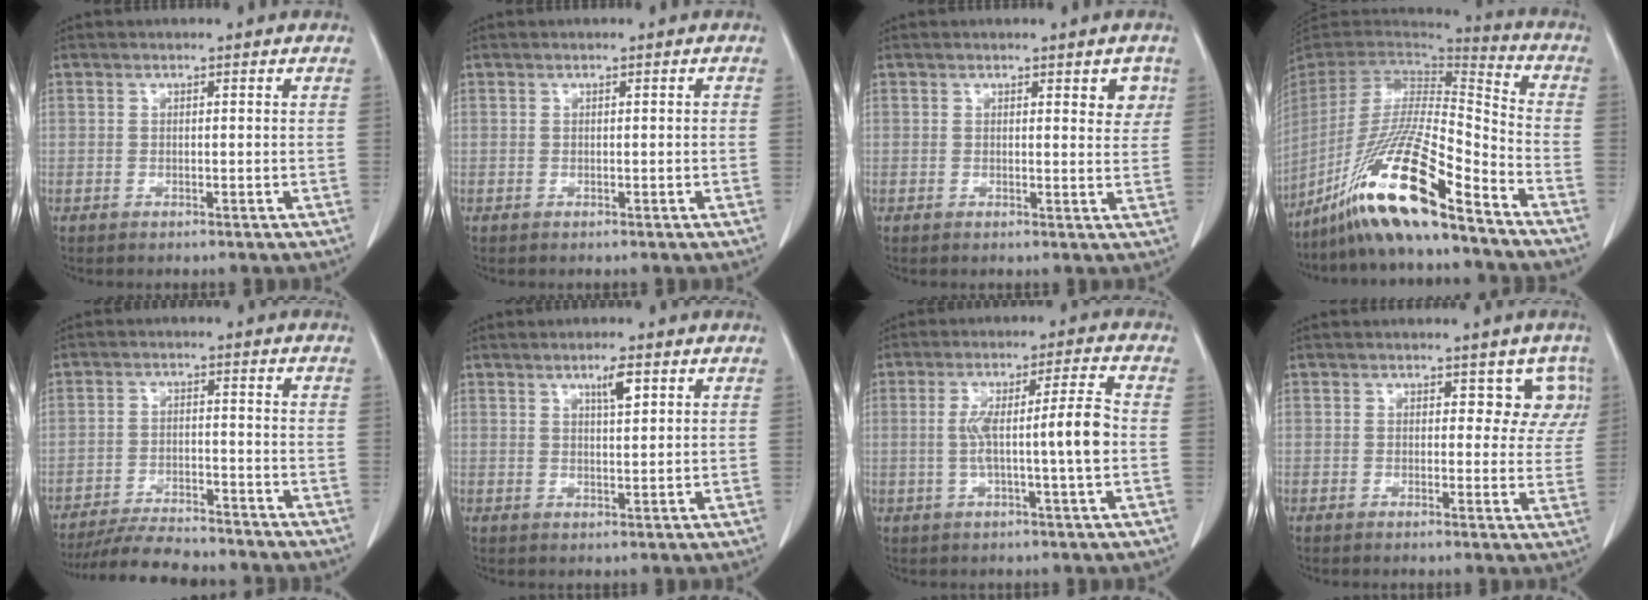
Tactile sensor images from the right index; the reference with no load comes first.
{"total": 0.0}
{"total": 3.2, "force": [1.5, 1.1, 2.7], "torque": [-0.028, -0.003, 0.014]}
{"total": 19.4, "force": [-13.5, 1.0, 14.0], "torque": [-0.302, -0.036, -0.254]}
{"total": 11.1, "force": [-10.3, 1.6, 3.9], "torque": [-0.062, -0.011, -0.163]}
{"total": 3.1, "force": [1.6, 0.4, 2.6], "torque": [-0.046, -0.003, 0.027]}
{"total": 8.7, "force": [-0.7, -0.3, 8.6], "torque": [-0.151, 0.018, -0.009]}
{"total": 4.5, "force": [2.1, 3.0, 2.6], "torque": [0.004, 0.003, 0.014]}